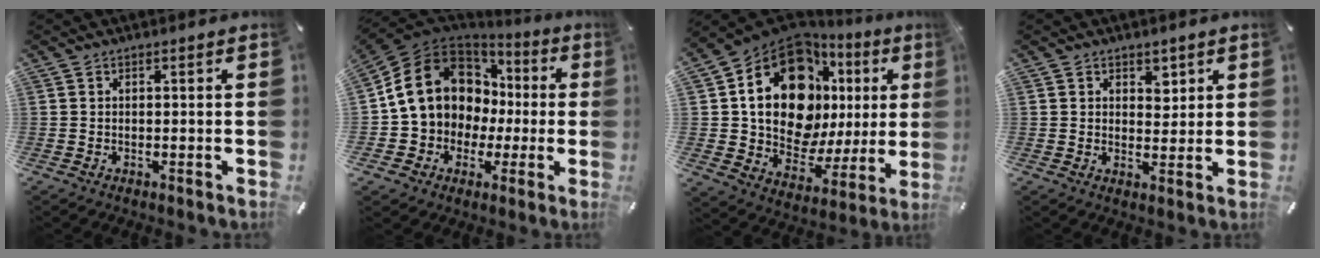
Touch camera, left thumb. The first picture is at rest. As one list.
[{"total": 15.5, "force": [2.6, 13.3, 7.4], "torque": [-0.147, -0.009, 0.059]}, {"total": 21.7, "force": [8.1, 13.7, 14.8], "torque": [-0.265, -0.057, 0.133]}, {"total": 3.5, "force": [2.0, 2.6, 1.1], "torque": [0.005, -0.009, 0.028]}]